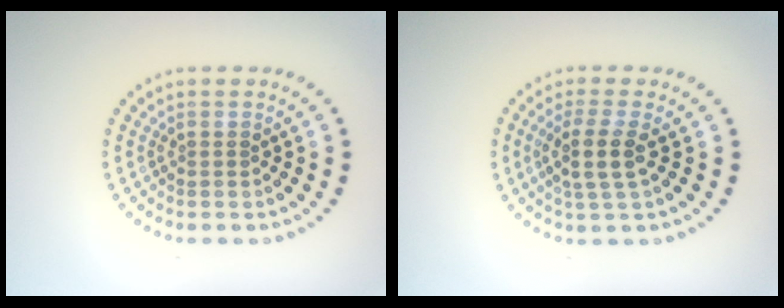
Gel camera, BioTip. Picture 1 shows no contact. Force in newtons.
{"total": 2.9, "press": 2.4, "slide": 1.6}